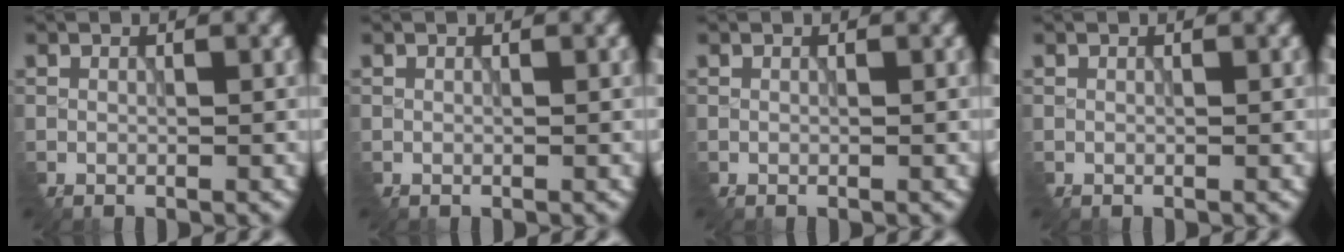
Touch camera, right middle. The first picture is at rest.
{"total": 0.0}
{"total": 0.0}
{"total": 0.0}